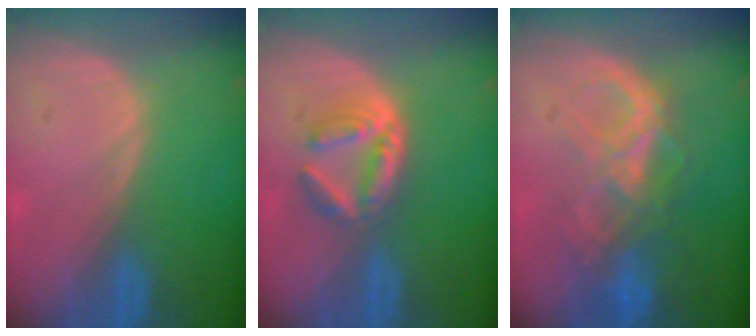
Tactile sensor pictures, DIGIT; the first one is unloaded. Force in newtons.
{"total": 6.1, "press": 5.4, "slide": 2.8}
{"total": 8.9, "press": 7.7, "slide": 4.5}